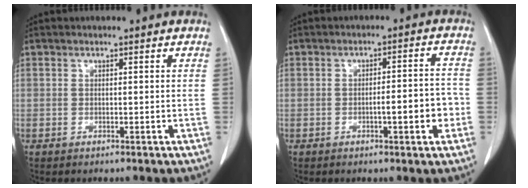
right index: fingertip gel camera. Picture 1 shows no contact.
{"total": 5.6, "force": [-1.7, 1.0, 5.3], "torque": [-0.075, 0.012, -0.018]}